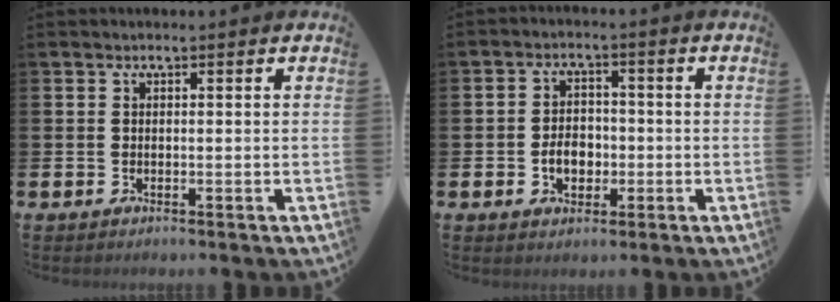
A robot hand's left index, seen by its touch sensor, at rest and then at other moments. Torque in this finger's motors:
{"motor_torque": [0.17, 0.01, 0.12, 0.05]}